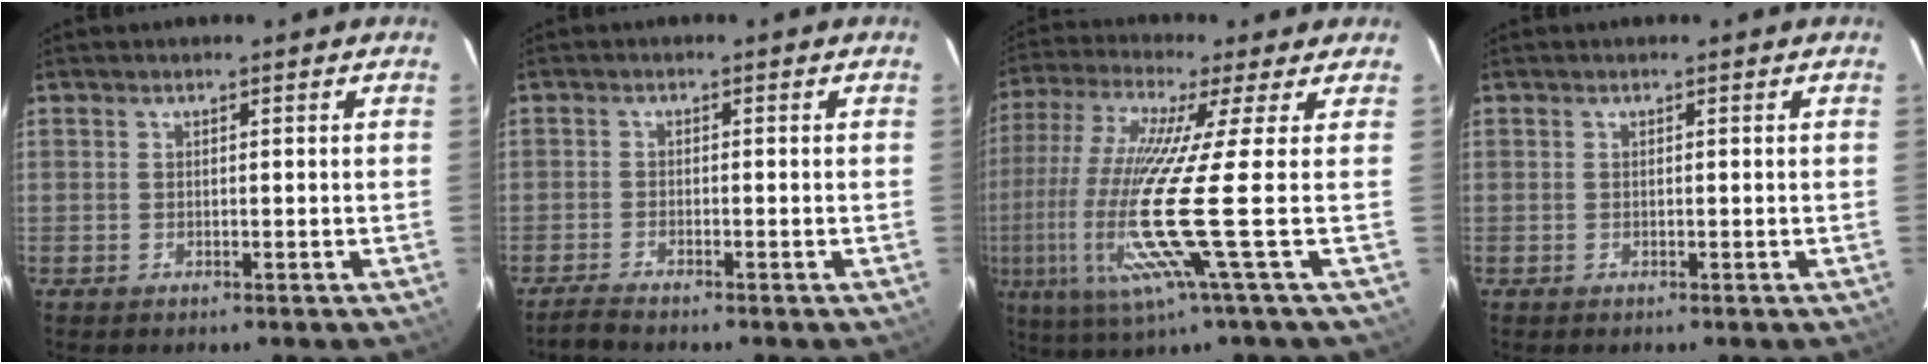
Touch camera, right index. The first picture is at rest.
{"total": 2.4, "force": [-2.2, 0.0, 0.9], "torque": [-0.031, -0.005, -0.045]}
{"total": 20.0, "force": [-3.7, -2.0, 19.6], "torque": [-0.366, -0.050, -0.075]}
{"total": 0.0}